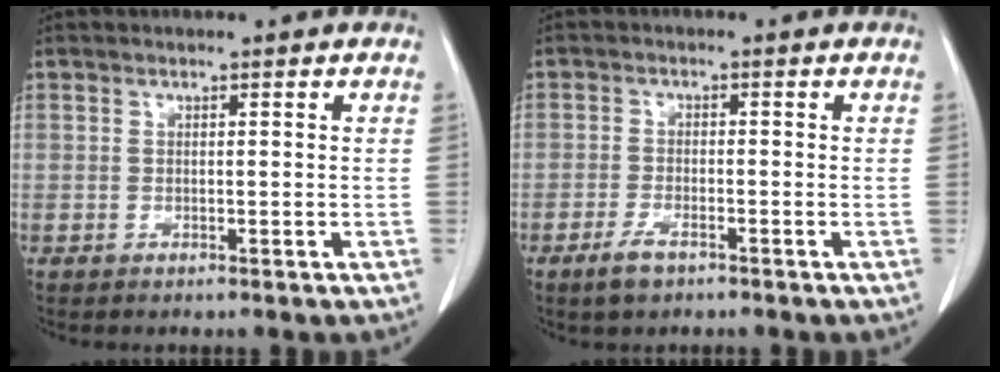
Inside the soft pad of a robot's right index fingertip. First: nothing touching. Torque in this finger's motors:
{"motor_torque": [0.30, -0.24, 0.12, 0.04]}